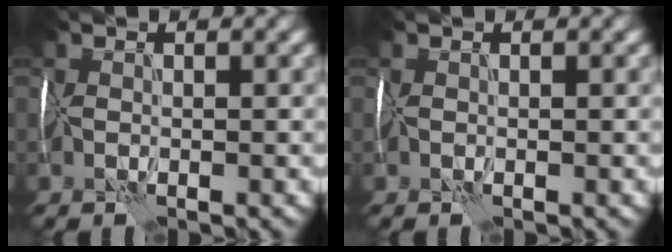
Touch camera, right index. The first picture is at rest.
{"total": 0.0}